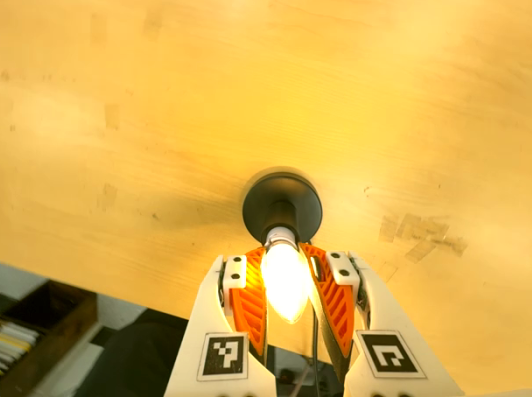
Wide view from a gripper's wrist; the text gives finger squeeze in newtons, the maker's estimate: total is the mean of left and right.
{"total": 20.2, "left": 21.6, "right": 18.7}